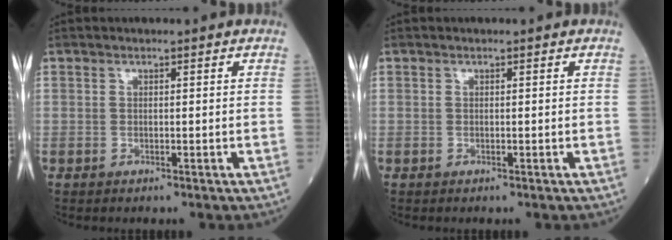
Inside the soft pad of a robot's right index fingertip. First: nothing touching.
{"total": 0.0}